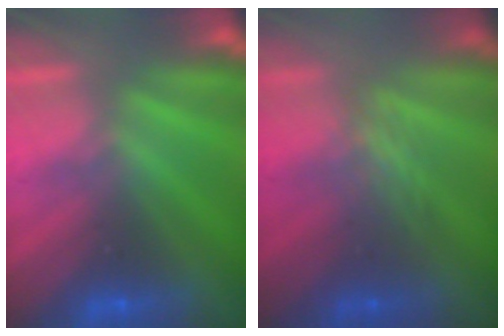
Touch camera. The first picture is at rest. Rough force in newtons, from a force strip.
{"total": 2.4}